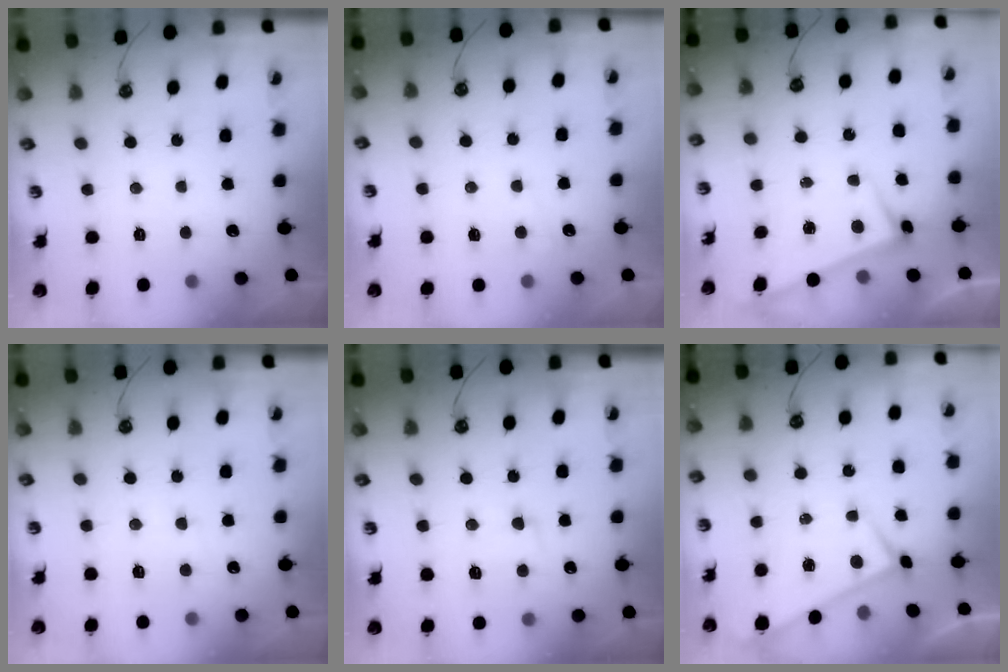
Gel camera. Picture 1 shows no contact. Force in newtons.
{"total": 1.6, "press": 1.5, "slide": 0.4}
{"total": 2.9, "press": 2.8, "slide": 0.5}
{"total": 0.8, "press": 0.1, "slide": 0.8}
{"total": 0.8, "press": 0.1, "slide": 0.8}
{"total": 0.0}